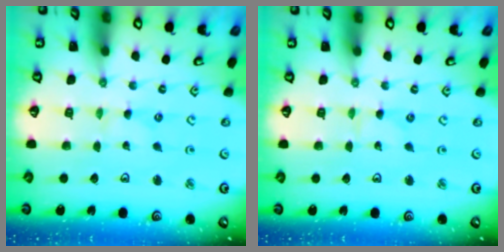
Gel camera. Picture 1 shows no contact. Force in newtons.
{"total": 0.0}